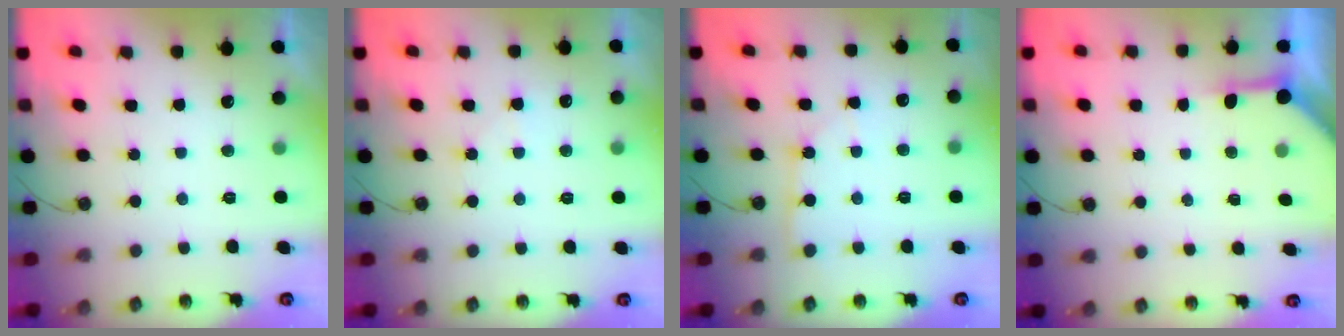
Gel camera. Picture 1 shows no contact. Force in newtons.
{"total": 3.7, "press": 3.7, "slide": 0.6}
{"total": 5.1, "press": 5.1, "slide": 0.6}
{"total": 4.0, "press": 4.0, "slide": 0.5}